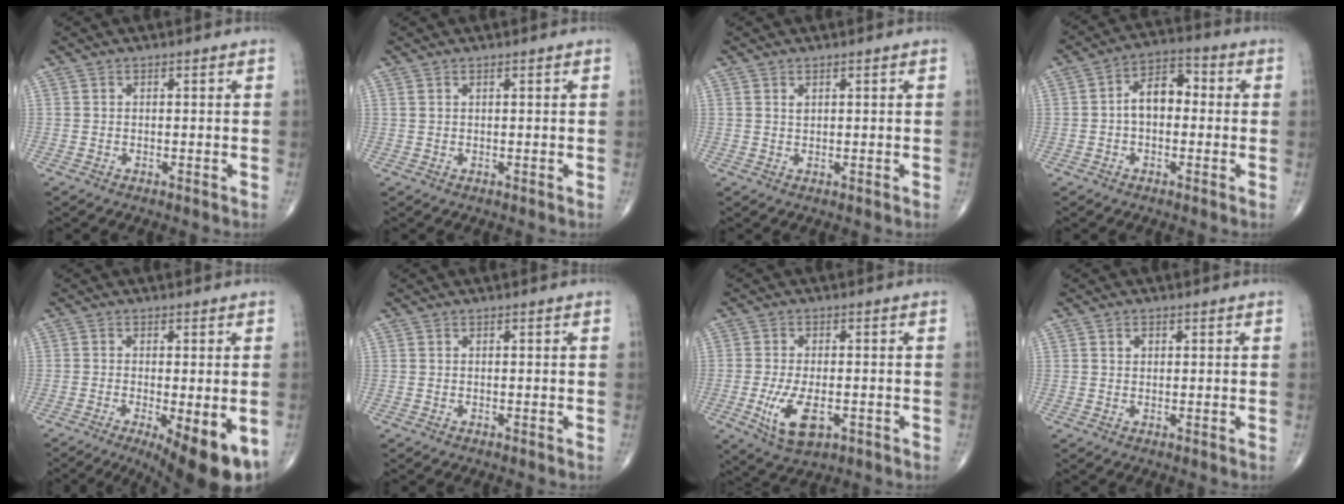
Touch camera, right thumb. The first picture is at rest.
{"total": 0.7, "force": [0.5, 0.1, 0.4], "torque": [-0.011, 0.005, 0.013]}
{"total": 0.9, "force": [0.6, 0.4, 0.6], "torque": [-0.008, 0.000, 0.012]}
{"total": 7.9, "force": [-0.1, 5.0, 6.1], "torque": [-0.083, 0.031, -0.014]}
{"total": 13.3, "force": [-5.5, 4.1, 11.4], "torque": [-0.139, -0.017, -0.075]}
{"total": 0.0}
{"total": 7.8, "force": [-2.4, 3.8, 6.4], "torque": [-0.124, -0.005, -0.033]}
{"total": 1.4, "force": [0.6, 1.1, 0.8], "torque": [-0.008, -0.002, 0.010]}